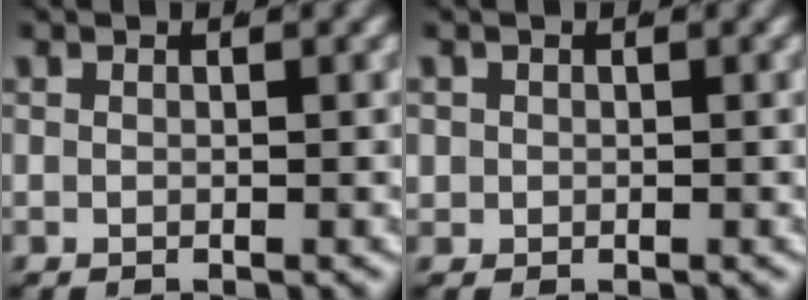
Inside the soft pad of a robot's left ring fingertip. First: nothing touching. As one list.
[{"total": 1.7, "force": [-0.2, 1.7, 0.3], "torque": [-0.020, -0.009, 0.001]}]